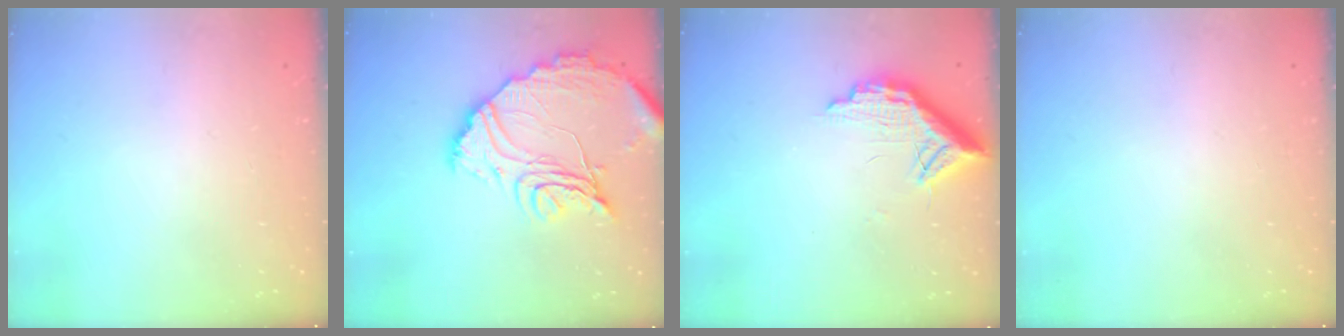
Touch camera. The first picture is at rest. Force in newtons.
{"total": 17.1, "press": 17.0, "slide": 1.8}
{"total": 11.0, "press": 11.0, "slide": 0.7}
{"total": 0.0}